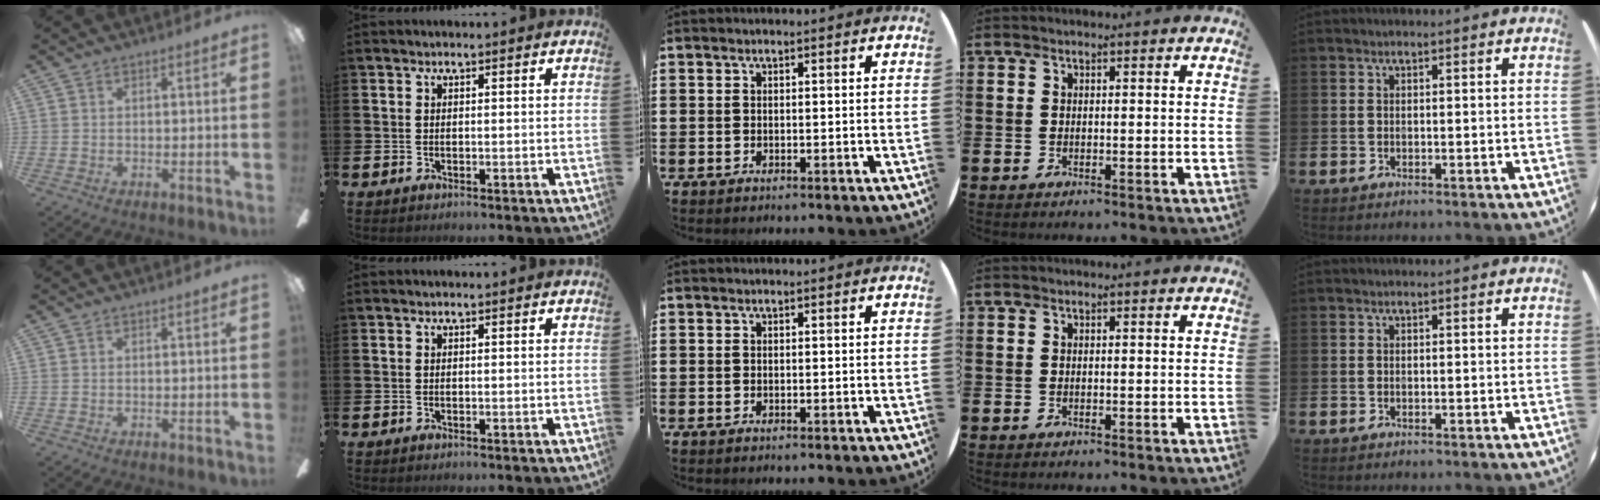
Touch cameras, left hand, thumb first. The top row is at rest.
{}